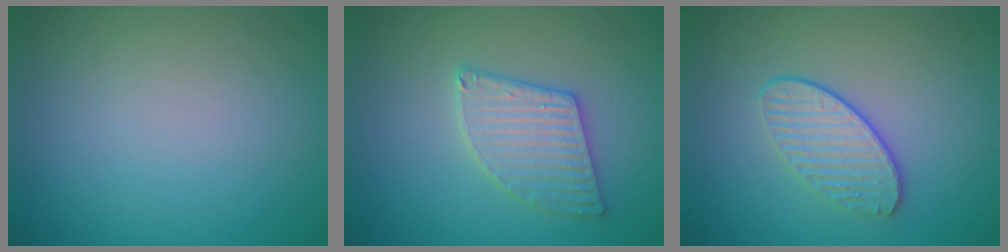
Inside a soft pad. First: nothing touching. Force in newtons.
{"total": 3.4, "press": 3.3, "slide": 0.7}
{"total": 2.7, "press": 2.4, "slide": 1.2}